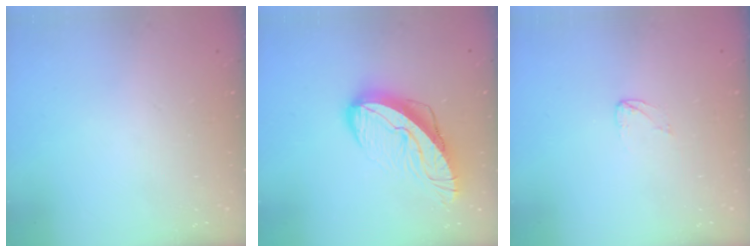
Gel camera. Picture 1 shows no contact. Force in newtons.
{"total": 12.0, "press": 11.9, "slide": 1.3}
{"total": 2.7, "press": 2.7, "slide": 0.2}